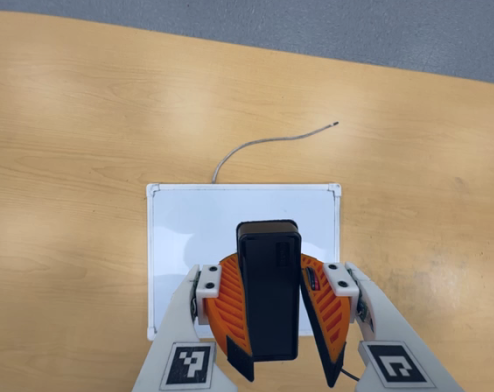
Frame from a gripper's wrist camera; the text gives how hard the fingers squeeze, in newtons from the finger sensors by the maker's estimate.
{"total": 9.1, "left": 9.3, "right": 9.0}